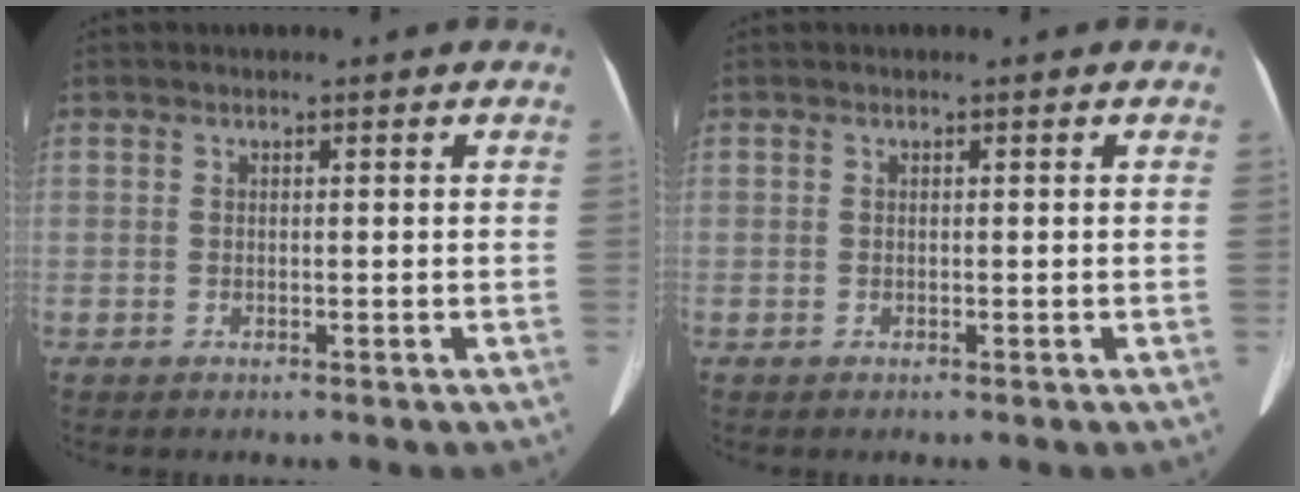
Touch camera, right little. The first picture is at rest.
{"total": 0.0}